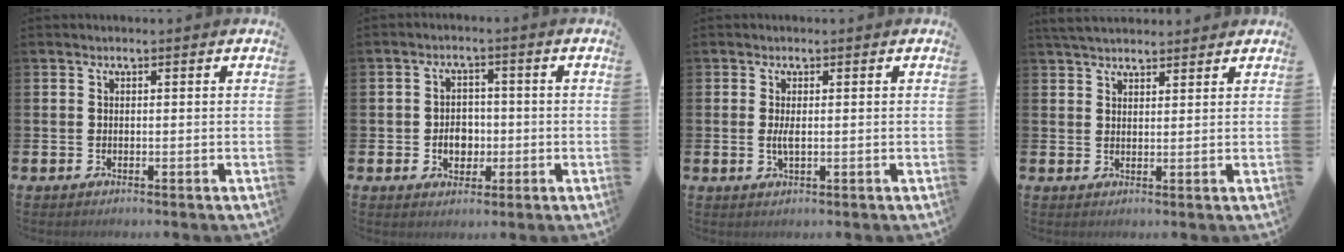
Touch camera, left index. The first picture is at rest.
{"total": 3.7, "force": [-0.7, 3.0, 2.1], "torque": [-0.027, -0.001, -0.021]}
{"total": 1.7, "force": [0.1, 0.5, 1.6], "torque": [-0.026, -0.001, 0.000]}
{"total": 3.9, "force": [3.6, 1.0, 0.9], "torque": [-0.022, -0.010, 0.067]}